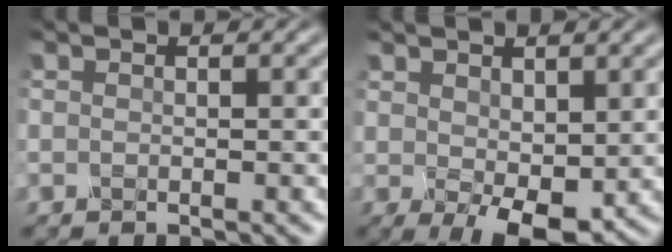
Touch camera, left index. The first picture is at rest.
{"total": 4.5, "force": [0.4, 2.4, 3.8], "torque": [-0.074, -0.011, 0.015]}